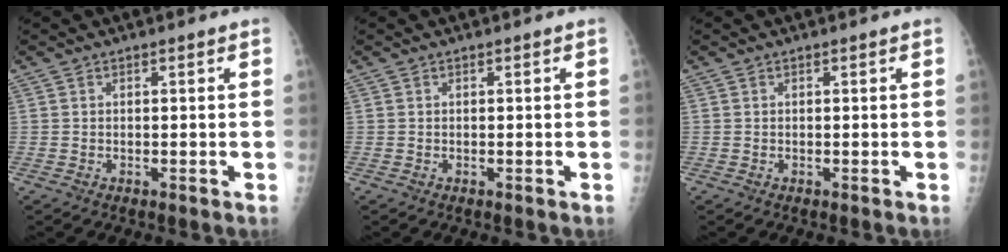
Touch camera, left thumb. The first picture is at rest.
{"total": 0.0}
{"total": 0.0}